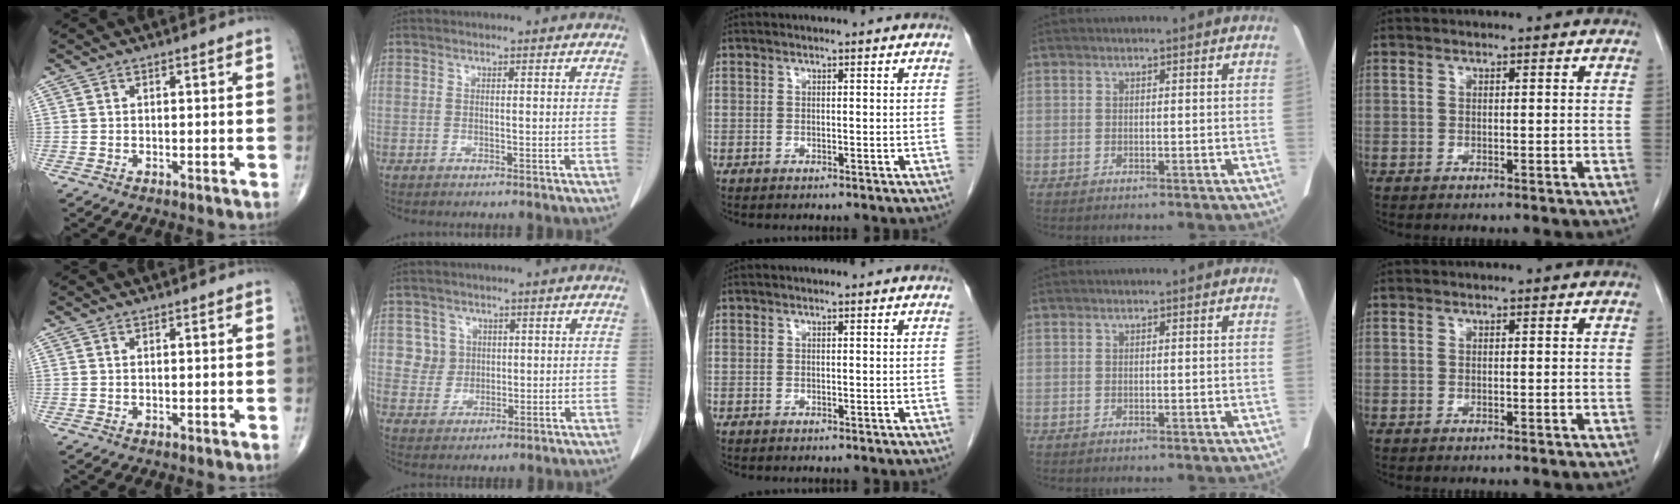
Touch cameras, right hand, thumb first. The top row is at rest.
{"index": {"total": 4.3, "force": [1.2, 4.1, 0.0], "torque": [0.010, 0.010, 0.025]}}